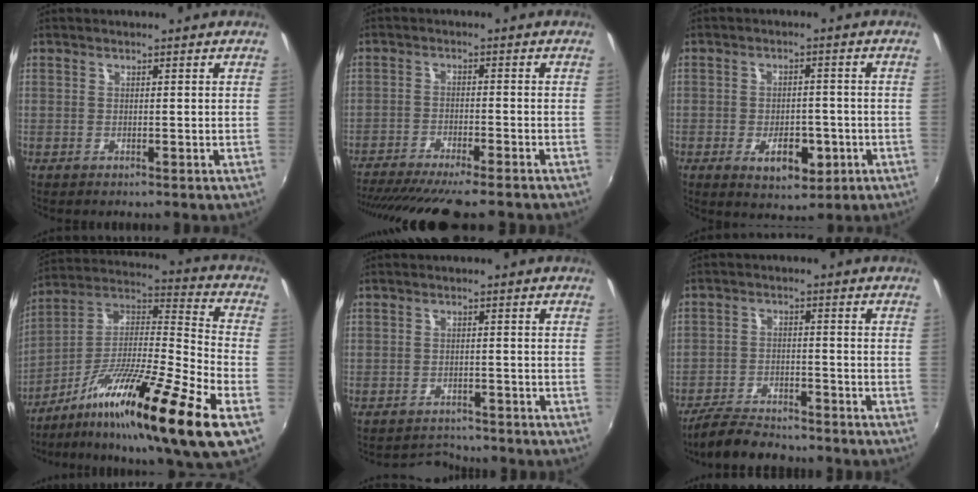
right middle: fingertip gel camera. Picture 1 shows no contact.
{"total": 15.7, "force": [-13.5, 1.4, 7.7], "torque": [-0.154, -0.039, -0.209]}
{"total": 7.6, "force": [-3.0, 4.3, 5.5], "torque": [-0.102, -0.004, -0.036]}
{"total": 21.5, "force": [-11.0, 1.1, 18.5], "torque": [-0.303, -0.015, -0.203]}
{"total": 3.5, "force": [-3.2, 1.3, -0.5], "torque": [-0.002, 0.010, -0.055]}
{"total": 7.5, "force": [-6.7, 2.5, 2.2], "torque": [-0.074, -0.003, -0.112]}